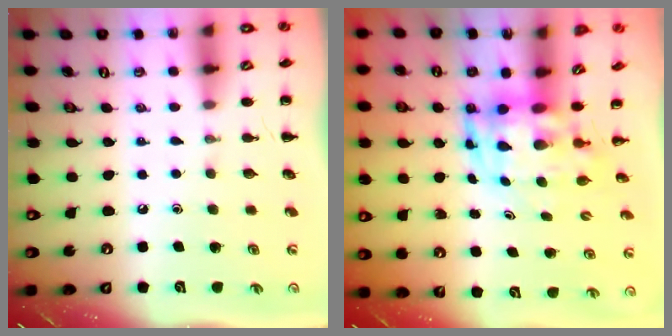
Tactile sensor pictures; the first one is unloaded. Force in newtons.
{"total": 4.5, "press": 4.3, "slide": 1.3}